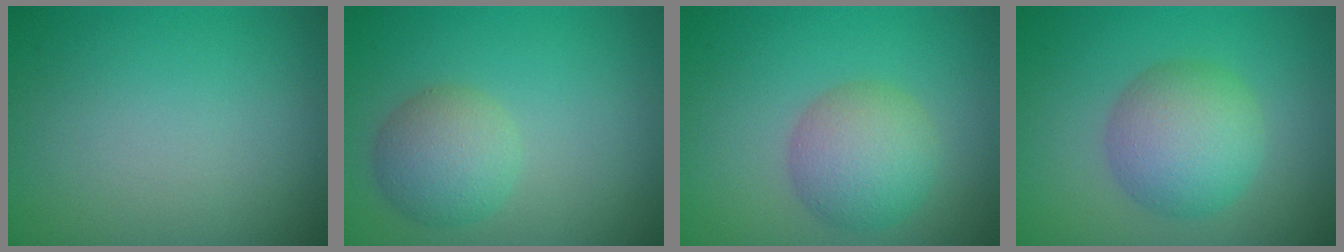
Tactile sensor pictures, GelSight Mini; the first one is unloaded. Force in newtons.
{"total": 3.4, "press": 3.4, "slide": 0.0}
{"total": 4.3, "press": 4.3, "slide": 0.1}
{"total": 5.1, "press": 5.1, "slide": 0.2}